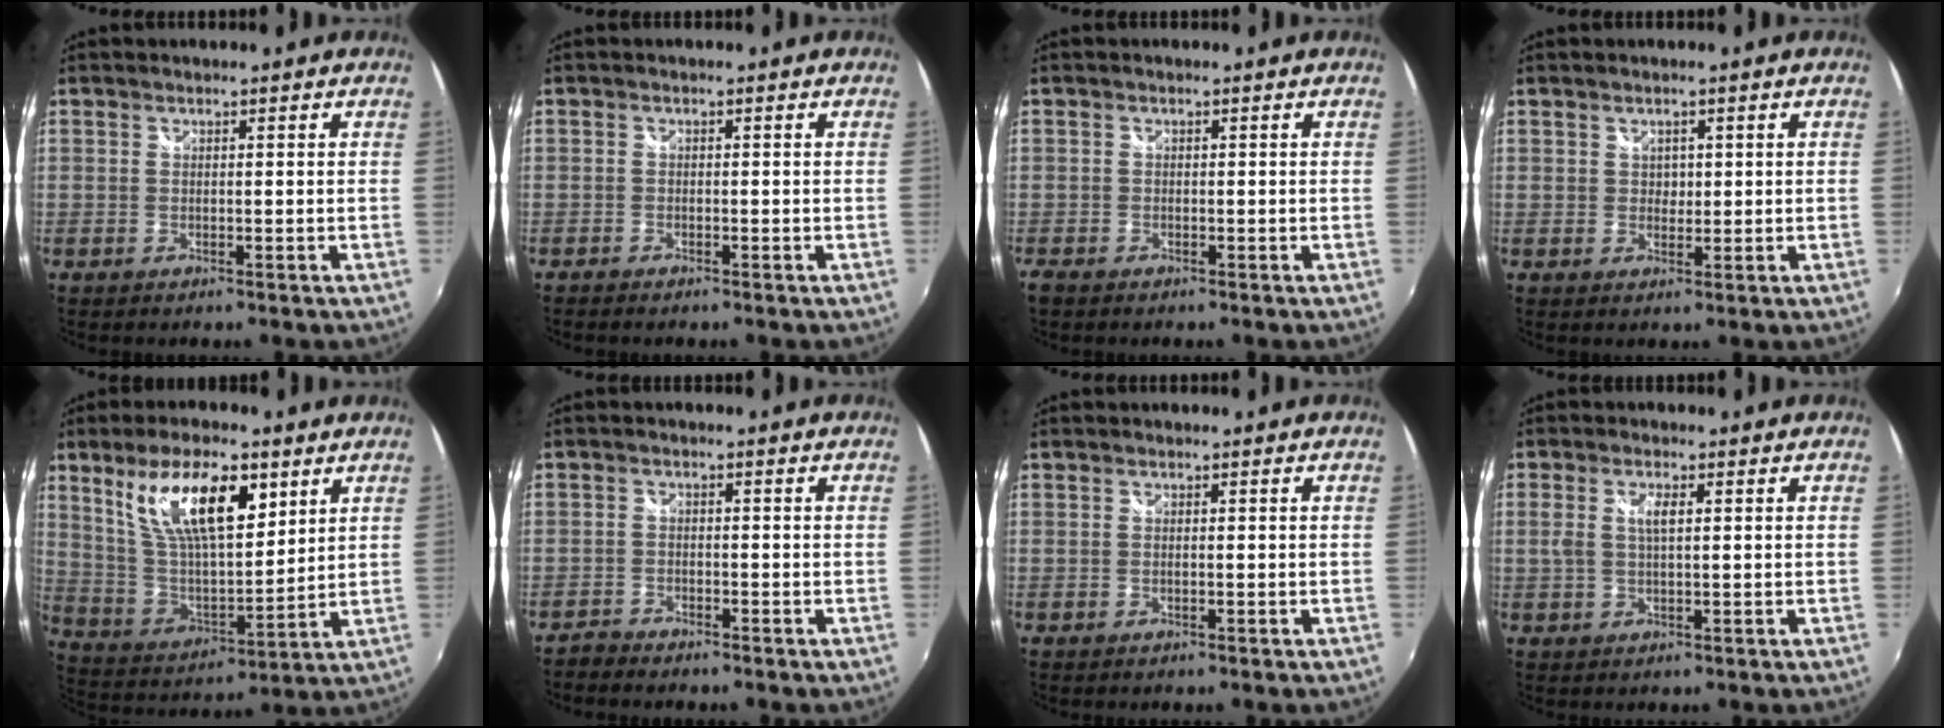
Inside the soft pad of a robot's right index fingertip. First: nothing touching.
{"total": 1.4, "force": [-1.3, 0.4, 0.3], "torque": [-0.013, -0.007, -0.025]}
{"total": 1.8, "force": [-1.3, 1.2, 0.3], "torque": [-0.011, -0.003, -0.028]}
{"total": 1.5, "force": [0.5, 1.4, 0.4], "torque": [-0.001, 0.003, 0.009]}
{"total": 17.0, "force": [8.6, 6.5, 13.1], "torque": [-0.236, 0.008, 0.168]}
{"total": 2.6, "force": [-2.5, 0.7, 0.1], "torque": [-0.013, -0.004, -0.053]}
{"total": 0.0}
{"total": 3.3, "force": [0.7, 1.2, 3.0], "torque": [-0.058, 0.001, 0.012]}